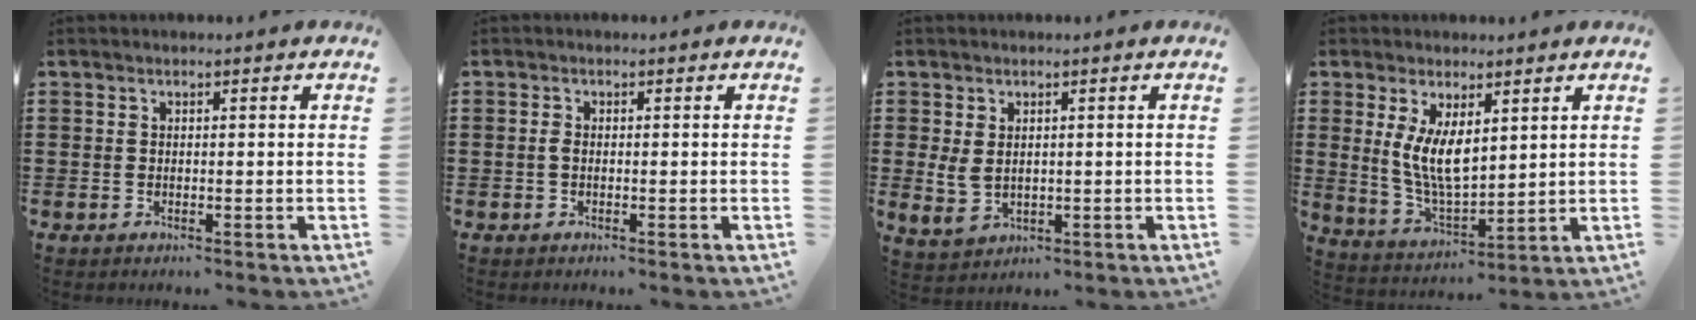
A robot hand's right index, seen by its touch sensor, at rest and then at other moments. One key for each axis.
{"total": 1.0, "fx": -0.2, "fy": 0.4, "fz": 0.9, "tx": -0.026, "ty": -0.005, "tz": -0.006}
{"total": 3.1, "fx": 0.8, "fy": 2.1, "fz": 2.2, "tx": -0.063, "ty": 0.000, "tz": 0.011}
{"total": 6.8, "fx": 2.4, "fy": 3.4, "fz": 5.3, "tx": -0.116, "ty": -0.006, "tz": 0.044}